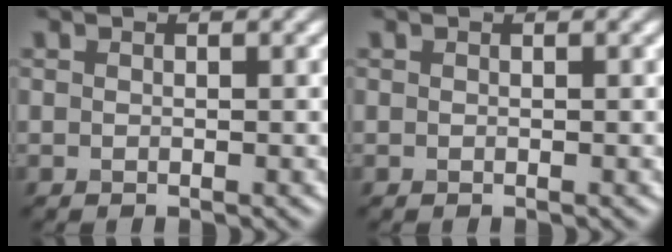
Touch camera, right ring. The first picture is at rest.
{"total": 0.0}